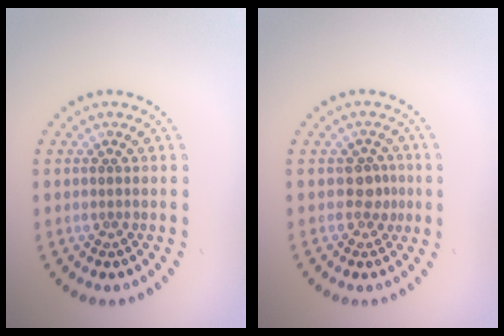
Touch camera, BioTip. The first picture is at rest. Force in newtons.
{"total": 1.8, "press": 1.5, "slide": 1.0}